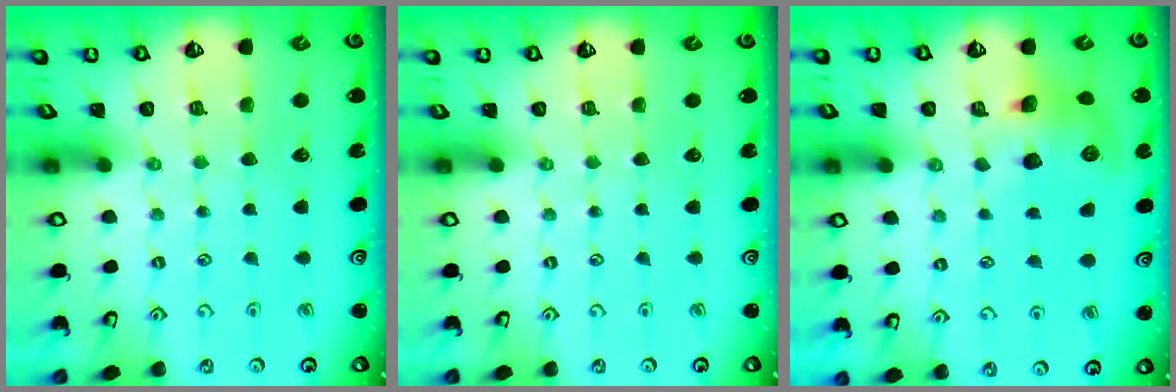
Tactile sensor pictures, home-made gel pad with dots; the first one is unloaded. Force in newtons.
{"total": 0.0}
{"total": 8.8, "press": 8.7, "slide": 1.1}